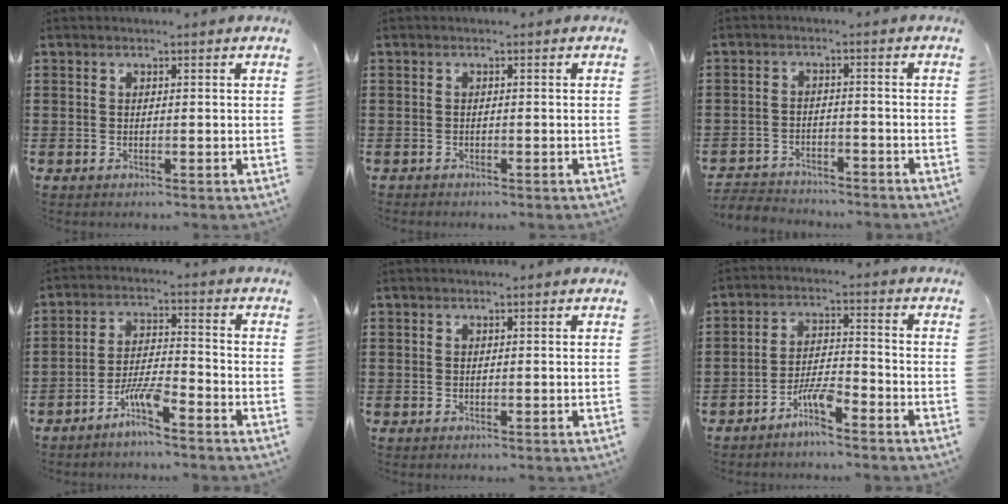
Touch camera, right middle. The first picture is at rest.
{"total": 1.0, "force": [-0.9, 0.3, -0.1], "torque": [0.001, 0.001, -0.021]}
{"total": 3.6, "force": [-3.5, 0.7, -0.2], "torque": [-0.003, 0.000, -0.077]}
{"total": 5.9, "force": [-4.3, 0.6, 4.0], "torque": [-0.088, -0.005, -0.083]}
{"total": 0.0}
{"total": 5.1, "force": [-4.0, 0.6, 3.1], "torque": [-0.076, -0.002, -0.079]}